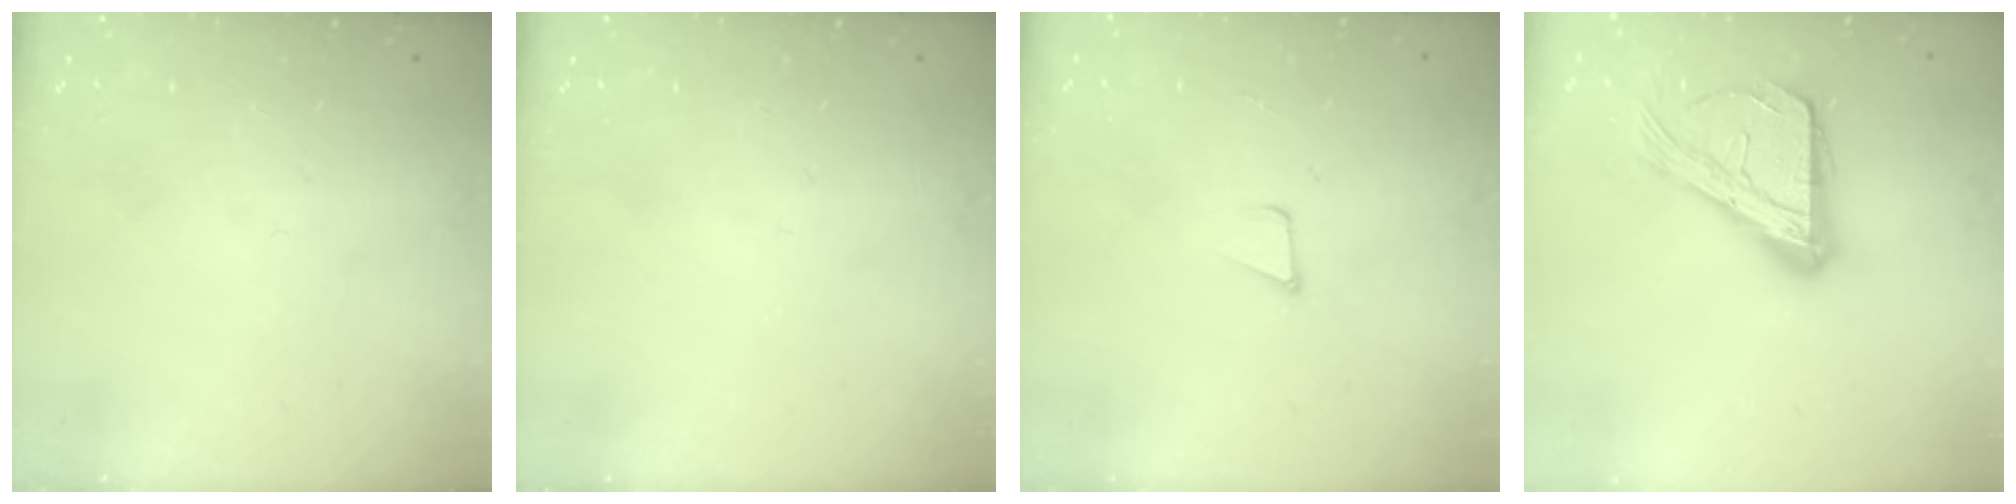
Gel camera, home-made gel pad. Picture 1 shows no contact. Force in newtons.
{"total": 0.0}
{"total": 3.4, "press": 2.2, "slide": 2.6}
{"total": 17.3, "press": 17.2, "slide": 1.0}